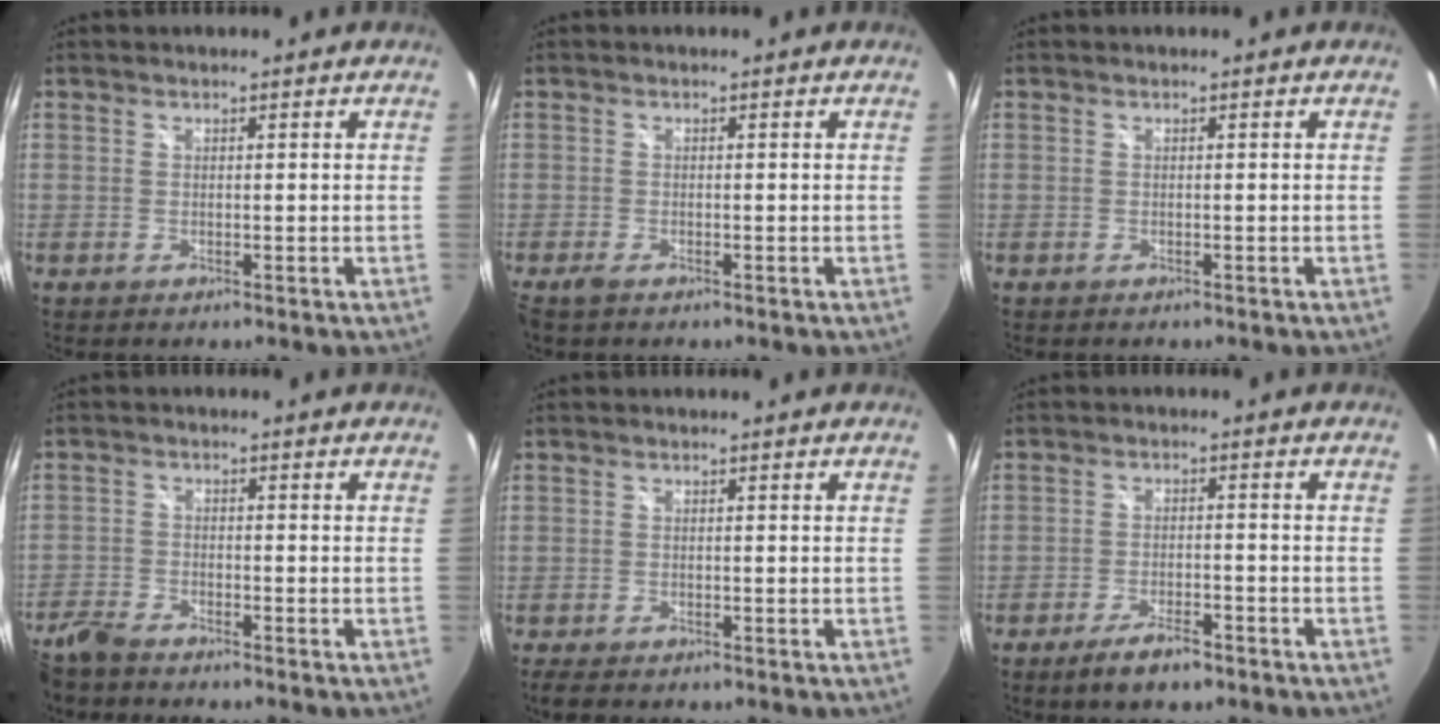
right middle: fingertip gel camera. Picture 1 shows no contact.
{"total": 1.7, "force": [-1.3, 0.4, 1.0], "torque": [-0.021, -0.007, -0.025]}
{"total": 0.0}
{"total": 6.3, "force": [-5.6, 1.8, 2.4], "torque": [-0.071, -0.019, -0.112]}
{"total": 3.3, "force": [-2.5, 1.2, 1.8], "torque": [-0.036, -0.018, -0.040]}
{"total": 5.8, "force": [-4.3, 1.8, 3.5], "torque": [-0.080, -0.007, -0.071]}